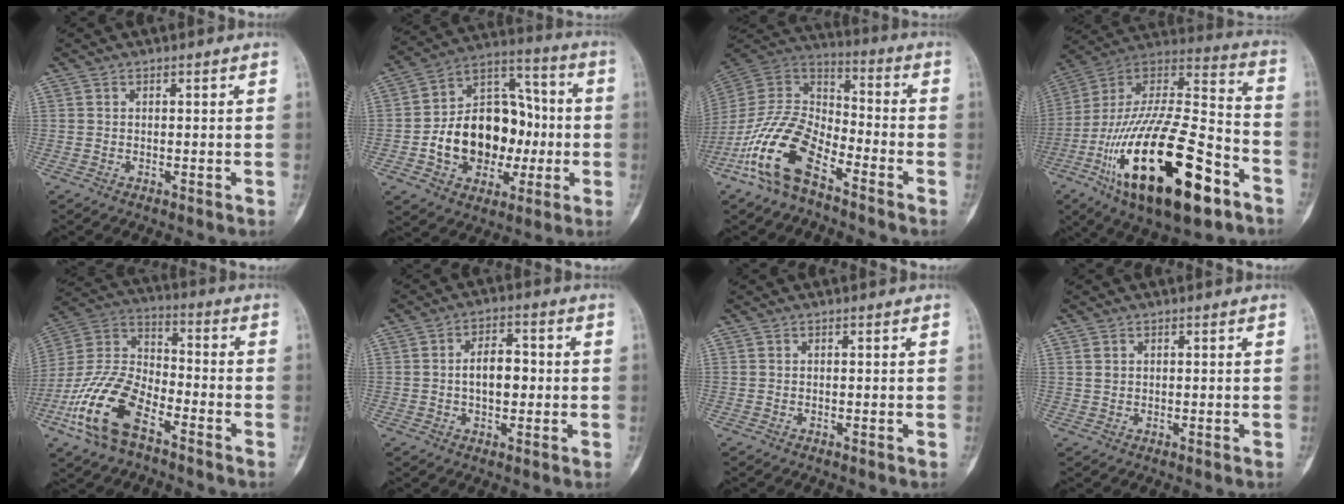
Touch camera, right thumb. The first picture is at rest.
{"total": 20.4, "force": [-2.9, 14.8, 13.8], "torque": [-0.179, 0.046, -0.036]}
{"total": 16.1, "force": [-9.1, 7.5, 10.9], "torque": [-0.205, 0.067, -0.184]}
{"total": 33.0, "force": [-14.2, 12.8, 26.9], "torque": [-0.501, 0.052, -0.229]}
{"total": 17.1, "force": [-8.6, 8.5, 12.0], "torque": [-0.244, 0.048, -0.173]}
{"total": 6.8, "force": [-0.1, 4.1, 5.4], "torque": [-0.072, 0.016, -0.005]}
{"total": 0.0}
{"total": 1.2, "force": [0.5, 1.0, 0.5], "torque": [-0.002, 0.000, 0.011]}